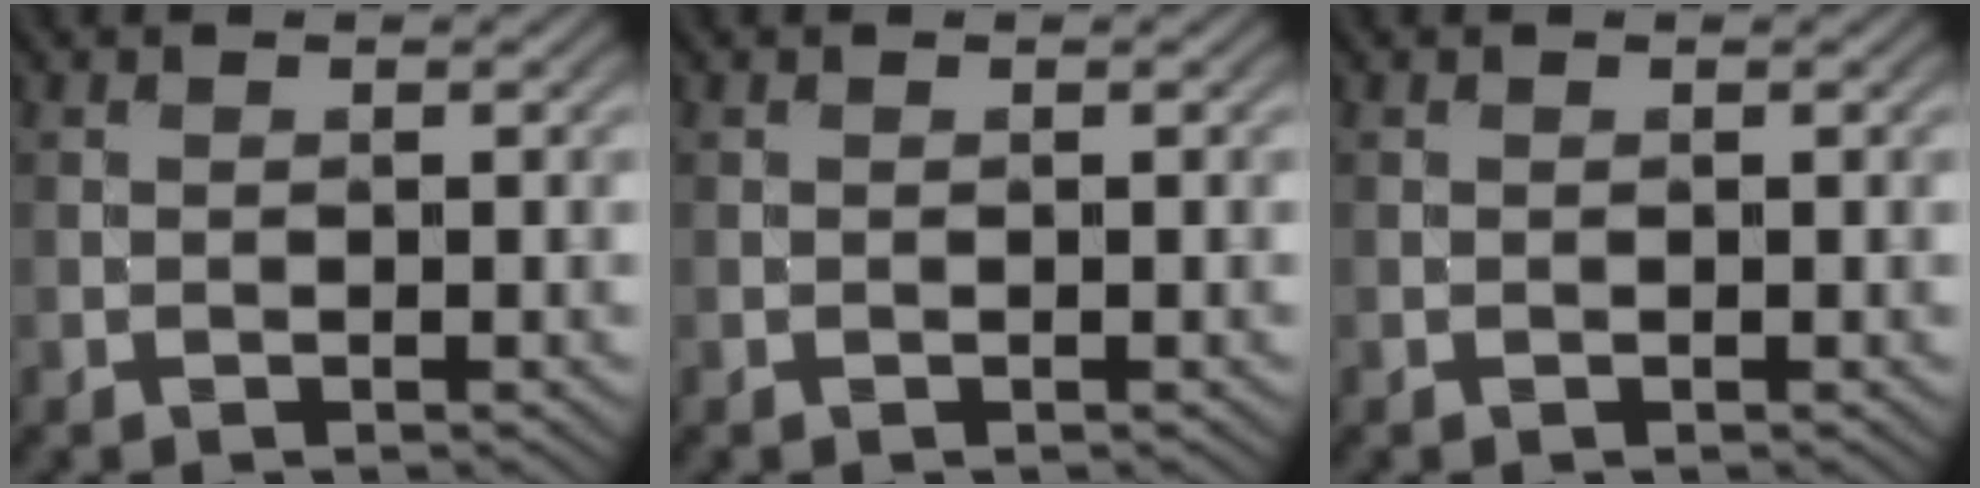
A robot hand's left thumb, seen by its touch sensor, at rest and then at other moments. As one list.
[{"total": 0.0}, {"total": 0.0}]